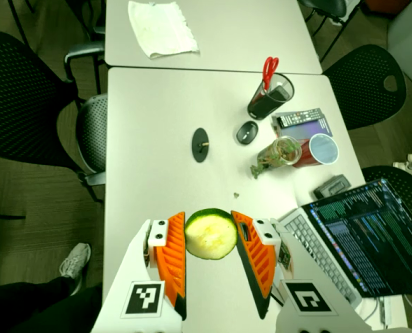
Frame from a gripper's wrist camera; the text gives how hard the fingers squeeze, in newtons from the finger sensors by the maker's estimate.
{"total": 8.4, "left": 8.5, "right": 8.3}